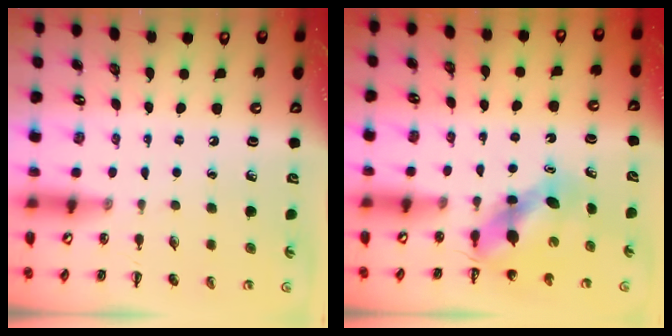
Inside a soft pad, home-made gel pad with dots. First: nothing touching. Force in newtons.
{"total": 6.2, "press": 6.1, "slide": 1.1}